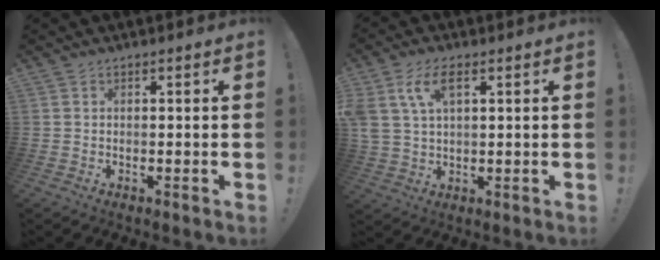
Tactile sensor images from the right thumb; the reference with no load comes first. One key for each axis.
{"total": 8.9, "fx": 3.9, "fy": 4.8, "fz": 6.4, "tx": -0.136, "ty": 0.000, "tz": 0.074}